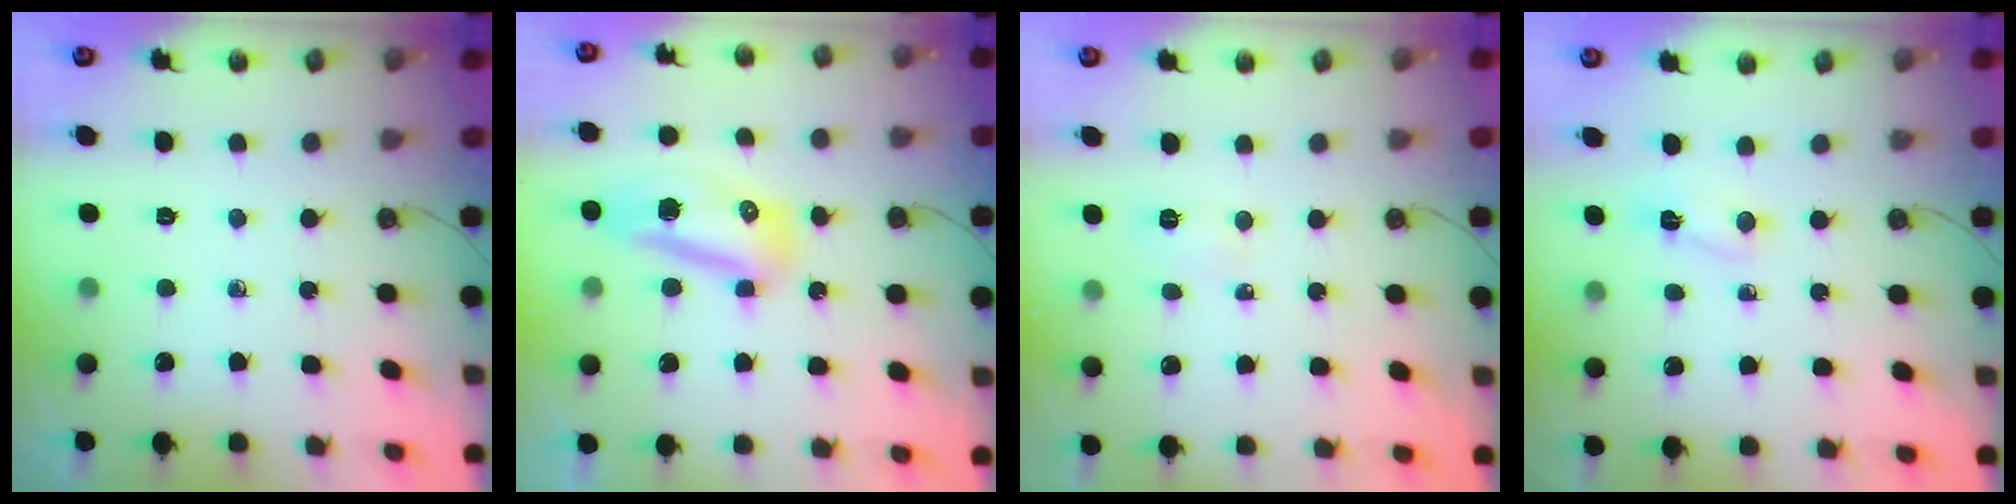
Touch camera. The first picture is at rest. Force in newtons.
{"total": 10.2, "press": 9.9, "slide": 2.4}
{"total": 3.3, "press": 3.2, "slide": 0.9}
{"total": 2.1, "press": 2.1, "slide": 0.4}